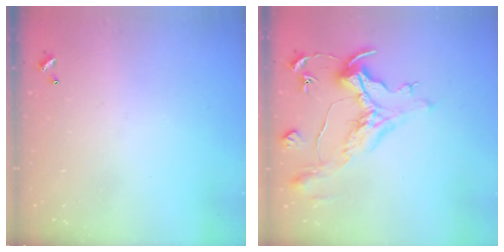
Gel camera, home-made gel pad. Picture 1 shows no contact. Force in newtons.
{"total": 1.5, "press": 0.8, "slide": 1.2}